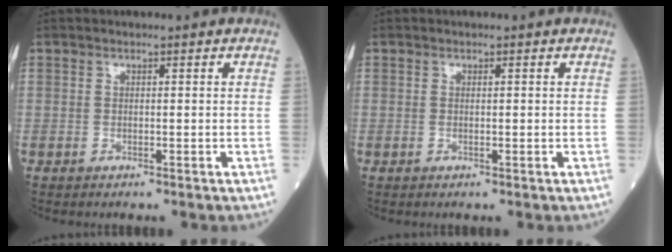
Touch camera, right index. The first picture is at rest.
{"total": 0.0}